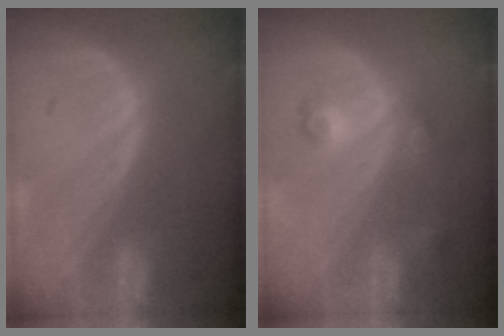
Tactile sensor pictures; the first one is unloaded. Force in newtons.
{"total": 3.8, "press": 3.5, "slide": 1.6}